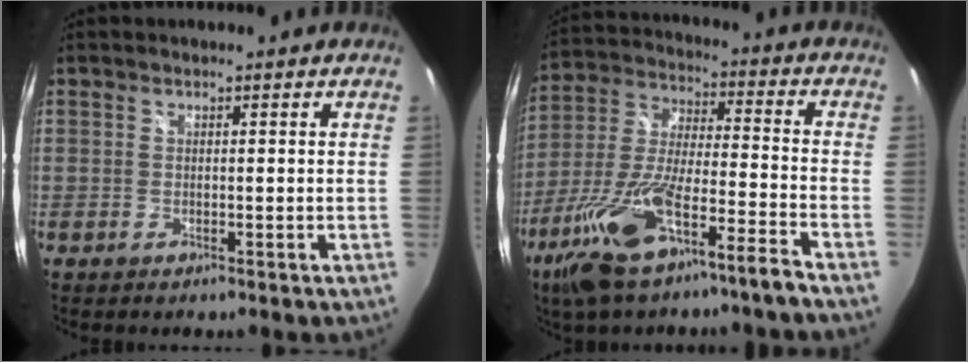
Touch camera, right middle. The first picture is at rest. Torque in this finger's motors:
{"motor_torque": [1.46, -0.68, 0.52, 0.21]}